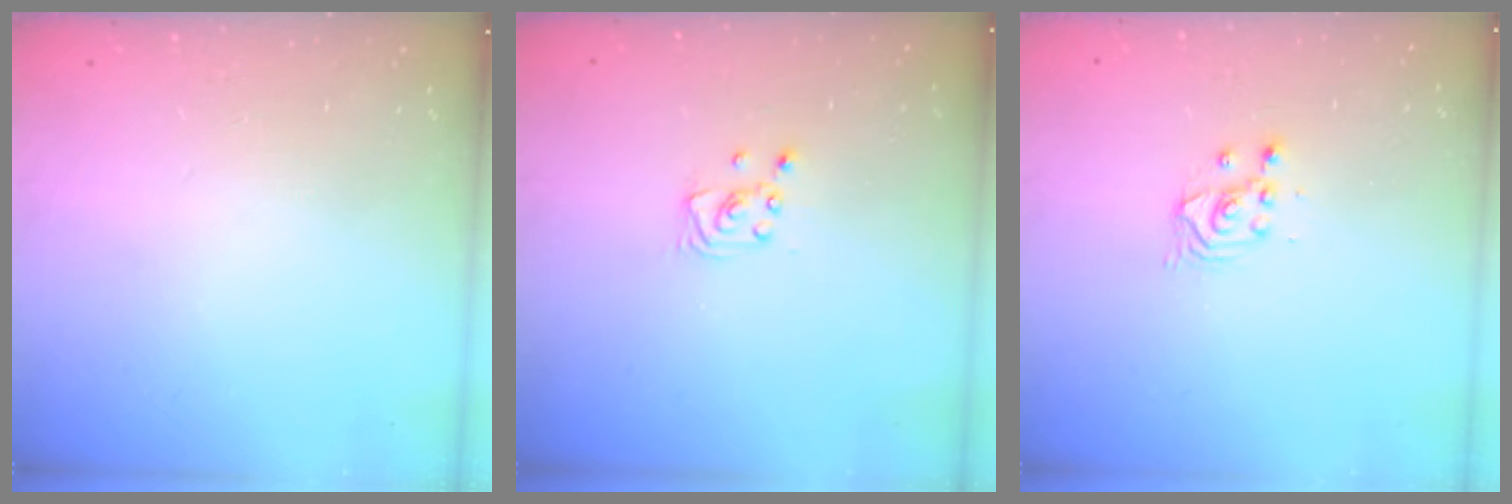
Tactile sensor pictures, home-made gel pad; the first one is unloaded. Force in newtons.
{"total": 2.2, "press": 2.2, "slide": 0.2}
{"total": 2.4, "press": 2.4, "slide": 0.2}